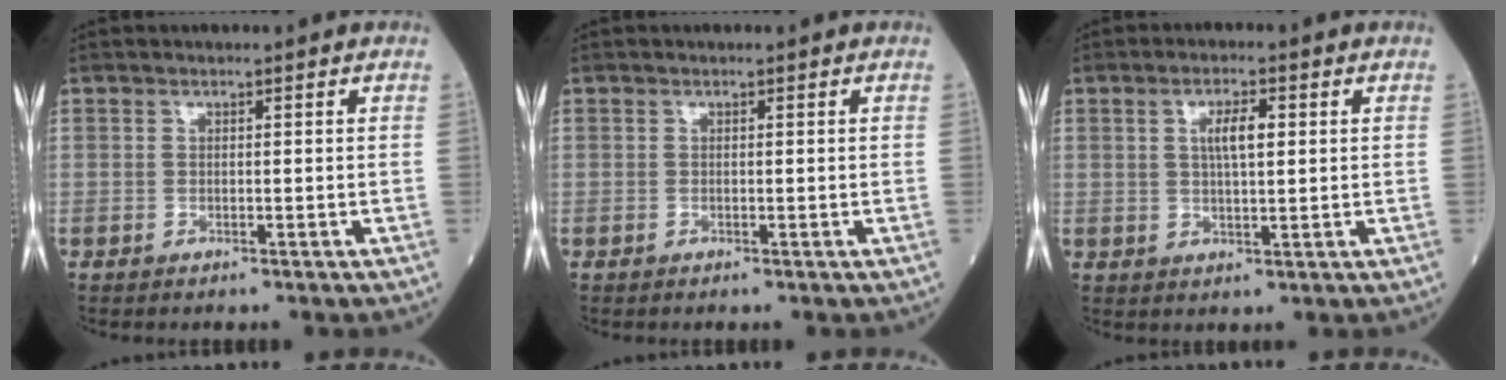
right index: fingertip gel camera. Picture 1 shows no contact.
{"total": 0.0}
{"total": 4.2, "force": [1.1, 1.0, 3.9], "torque": [-0.071, 0.005, 0.019]}